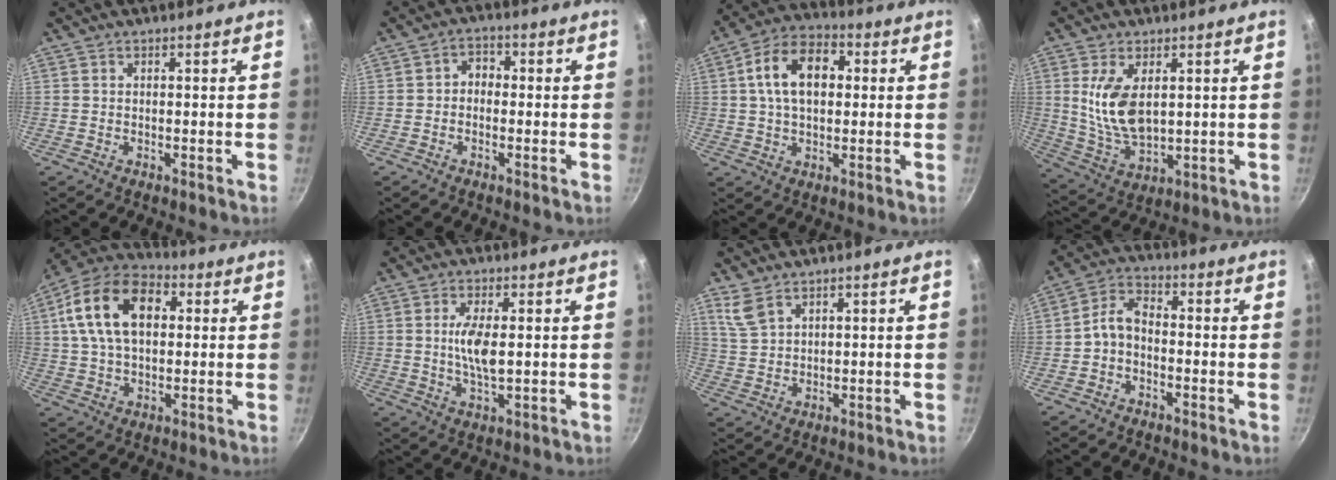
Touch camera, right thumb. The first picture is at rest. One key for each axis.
{"total": 3.1, "fx": -0.5, "fy": 2.5, "fz": 1.8, "tx": -0.016, "ty": 0.014, "tz": -0.018}
{"total": 13.0, "fx": 2.2, "fy": 8.3, "fz": 9.7, "tx": -0.138, "ty": 0.023, "tz": 0.023}
{"total": 10.9, "fx": 2.4, "fy": 5.8, "fz": 8.9, "tx": -0.164, "ty": -0.025, "tz": 0.057}
{"total": 17.0, "fx": 3.9, "fy": 10.8, "fz": 12.5, "tx": -0.204, "ty": 0.019, "tz": 0.051}
{"total": 6.2, "fx": 0.6, "fy": 2.2, "fz": 5.8, "tx": -0.117, "ty": -0.004, "tz": 0.013}
{"total": 4.5, "fx": 3.2, "fy": 2.2, "fz": 2.3, "tx": -0.046, "ty": -0.012, "tz": 0.074}
{"total": 5.2, "fx": -1.7, "fy": 3.3, "fz": 3.7, "tx": -0.067, "ty": 0.035, "tz": -0.041}